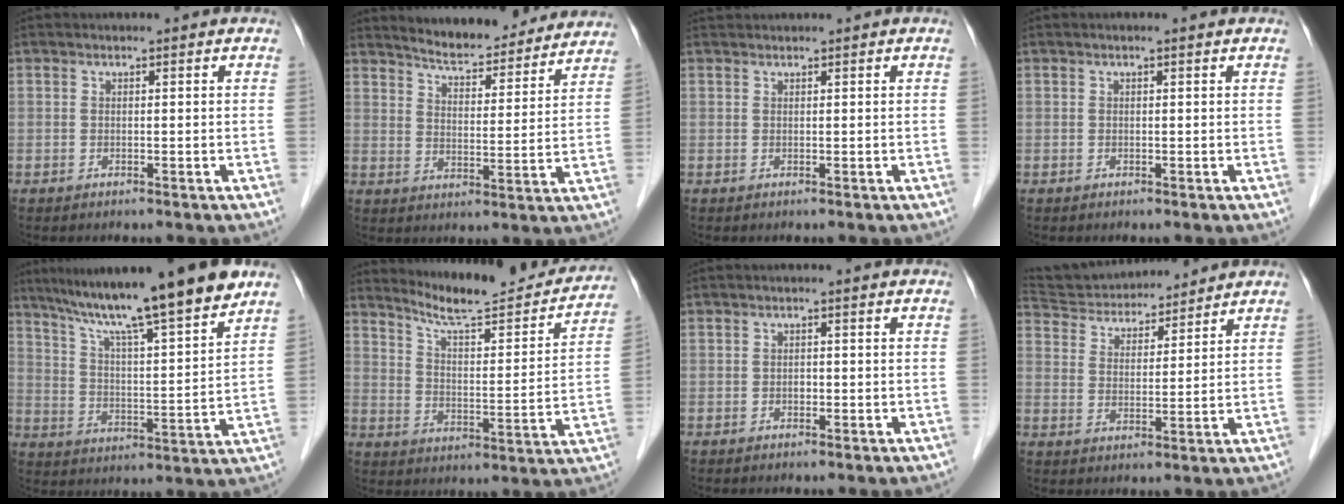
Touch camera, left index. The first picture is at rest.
{"total": 15.6, "force": [14.7, 3.0, 4.4], "torque": [-0.050, -0.014, 0.193]}
{"total": 1.6, "force": [1.6, 0.2, 0.2], "torque": [-0.005, 0.022, 0.031]}
{"total": 0.8, "force": [0.6, 0.0, 0.5], "torque": [-0.008, 0.008, 0.011]}
{"total": 18.2, "force": [14.4, 0.0, 11.1], "torque": [-0.175, 0.007, 0.229]}
{"total": 17.5, "force": [16.4, 1.7, 5.8], "torque": [-0.089, -0.042, 0.229]}
{"total": 0.8, "force": [-0.4, 0.5, 0.4], "torque": [-0.007, -0.001, -0.008]}
{"total": 14.3, "force": [13.3, 3.6, 3.8], "torque": [-0.076, 0.029, 0.226]}